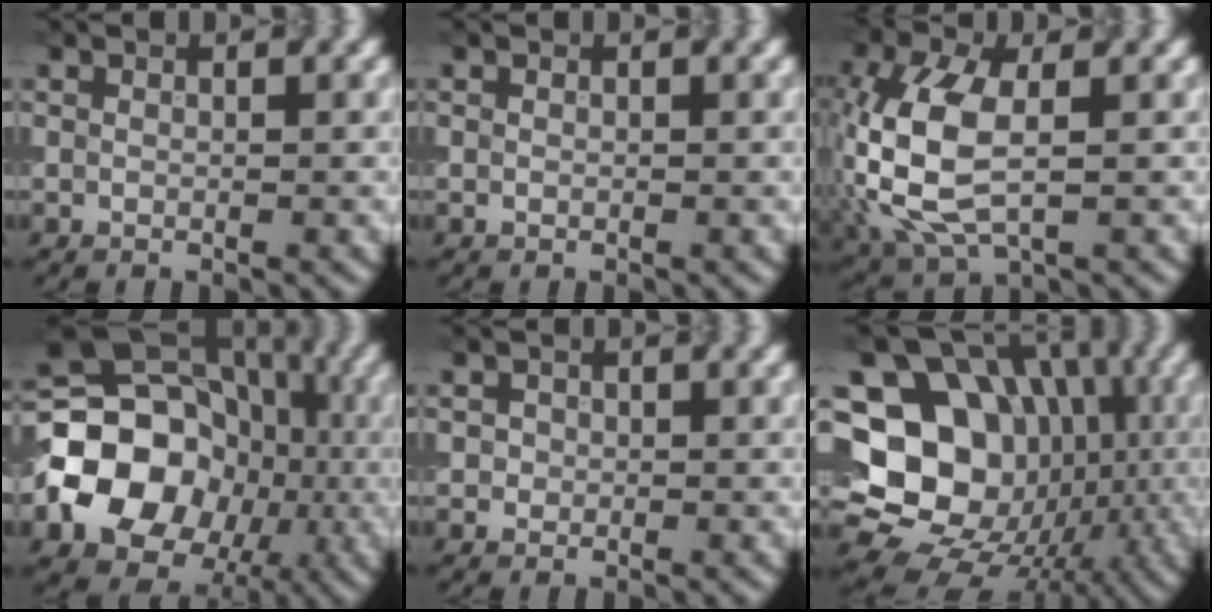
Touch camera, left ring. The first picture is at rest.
{"total": 0.0}
{"total": 8.6, "force": [-0.3, 4.7, 7.1], "torque": [-0.181, 0.000, -0.006]}
{"total": 13.0, "force": [-2.9, 10.6, 6.9], "torque": [-0.127, 0.002, -0.067]}
{"total": 0.8, "force": [0.1, 0.7, 0.2], "torque": [0.004, -0.002, -0.001]}
{"total": 19.5, "force": [0.0, 16.1, 11.0], "torque": [-0.171, 0.000, -0.010]}